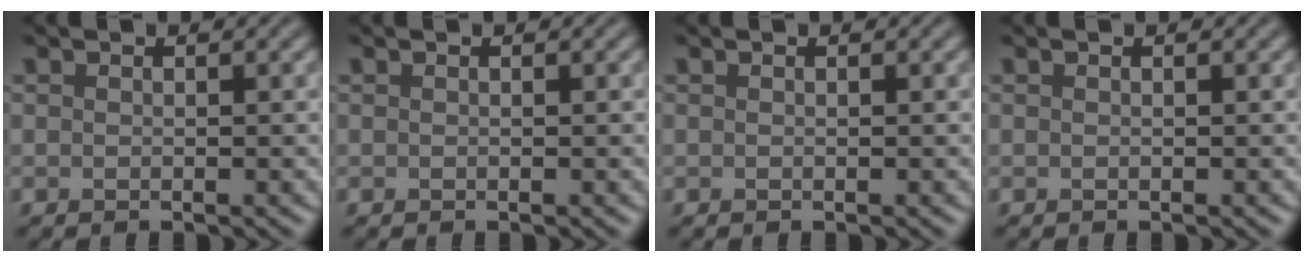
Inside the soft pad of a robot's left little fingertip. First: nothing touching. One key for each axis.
{"total": 0.0}
{"total": 0.0}
{"total": 0.0}